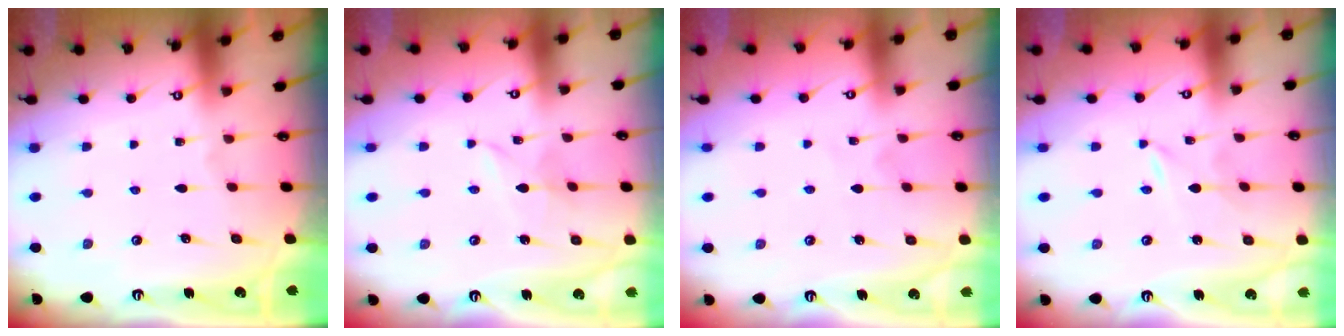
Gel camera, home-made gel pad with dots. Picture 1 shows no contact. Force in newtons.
{"total": 3.4, "press": 3.3, "slide": 0.4}
{"total": 2.9, "press": 2.9, "slide": 0.3}
{"total": 0.0}